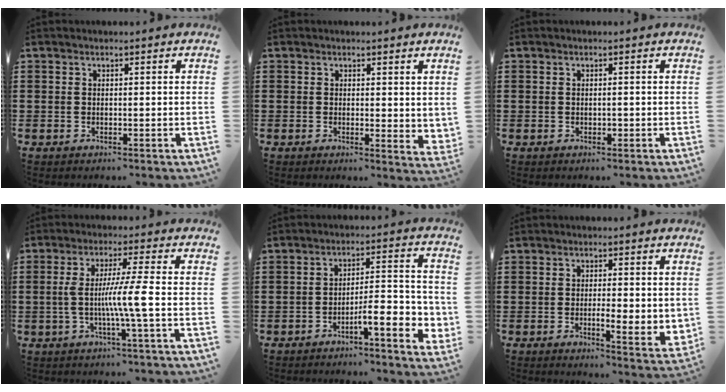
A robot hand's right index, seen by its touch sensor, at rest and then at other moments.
{"total": 1.4, "force": [1.0, 0.8, 0.5], "torque": [-0.006, 0.000, 0.018]}
{"total": 0.7, "force": [-0.2, 0.3, 0.6], "torque": [-0.014, -0.004, -0.003]}
{"total": 7.6, "force": [-1.3, -0.5, 7.5], "torque": [-0.140, -0.010, -0.029]}
{"total": 7.5, "force": [-3.4, 1.4, 6.5], "torque": [-0.097, -0.009, -0.061]}
{"total": 4.0, "force": [-0.2, 1.2, 3.8], "torque": [-0.062, 0.002, -0.007]}